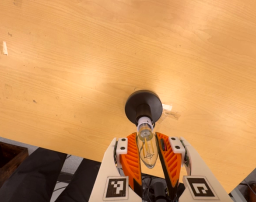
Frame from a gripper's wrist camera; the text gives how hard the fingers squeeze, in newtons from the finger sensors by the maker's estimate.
{"total": 11.7, "left": 11.3, "right": 12.1}